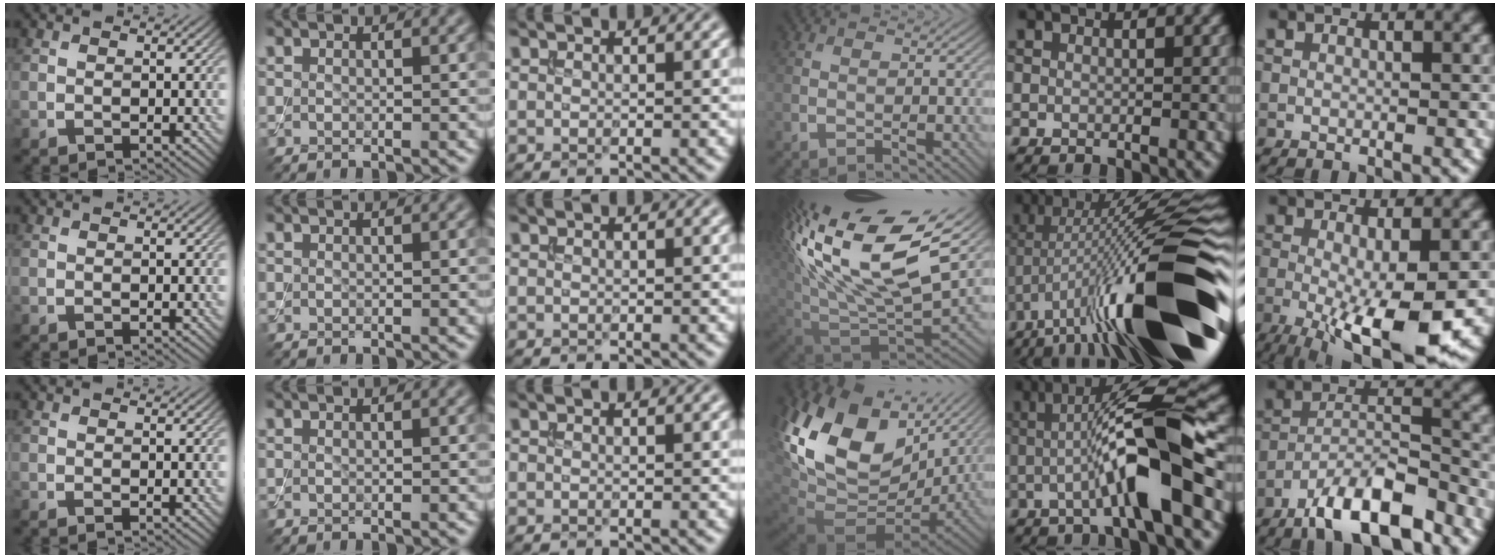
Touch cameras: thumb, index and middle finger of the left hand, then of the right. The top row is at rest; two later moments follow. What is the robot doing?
{"motion": "assemble", "object": "toy tower of hanoi"}